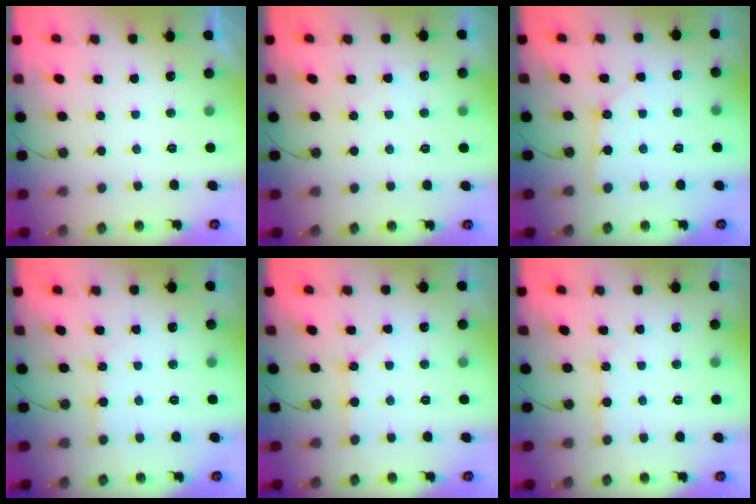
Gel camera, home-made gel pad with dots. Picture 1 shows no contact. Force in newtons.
{"total": 3.6, "press": 3.6, "slide": 0.4}
{"total": 2.5, "press": 2.5, "slide": 0.3}
{"total": 3.6, "press": 3.6, "slide": 0.2}
{"total": 0.7, "press": 0.7, "slide": 0.1}
{"total": 3.9, "press": 3.8, "slide": 0.6}